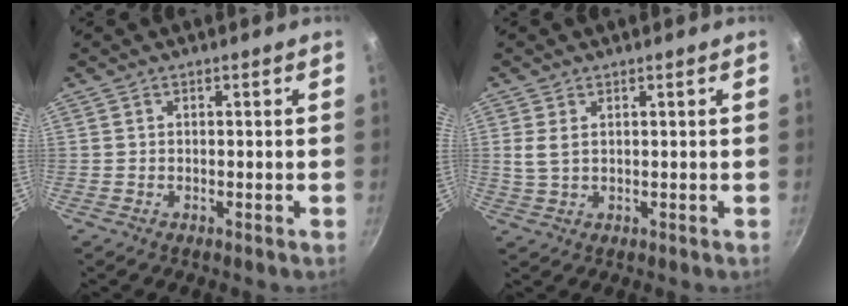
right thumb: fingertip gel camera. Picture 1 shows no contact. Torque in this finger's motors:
{"motor_torque": [-0.55, 0.71, -0.20, 0.28, 0.09]}